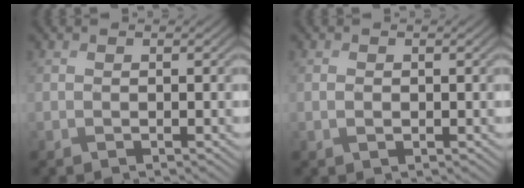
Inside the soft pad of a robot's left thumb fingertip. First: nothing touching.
{"total": 0.9, "force": [-0.1, 0.6, 0.7], "torque": [-0.015, -0.002, -0.001]}